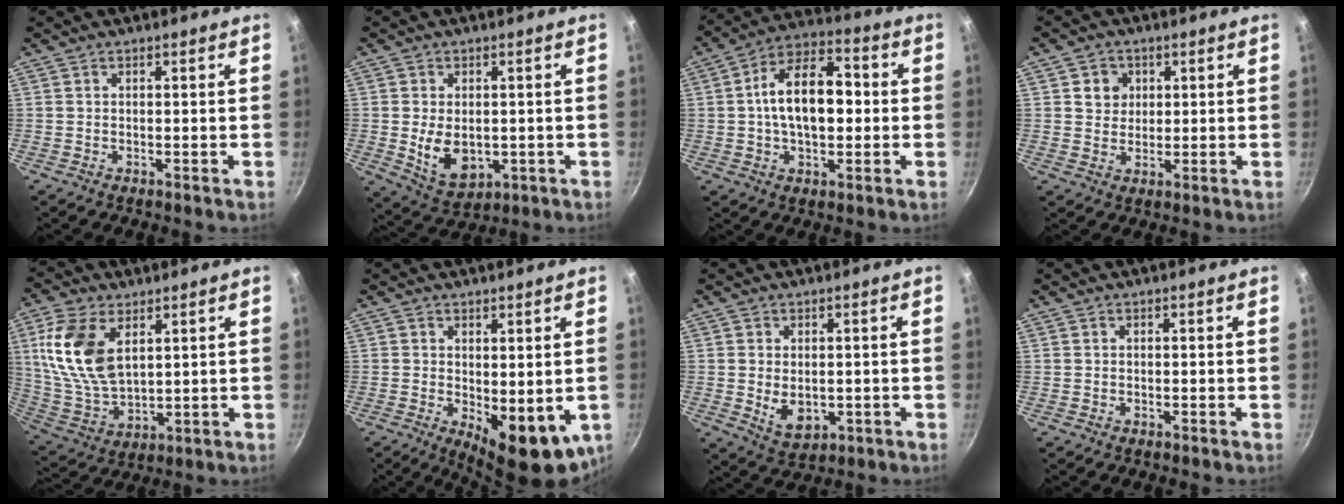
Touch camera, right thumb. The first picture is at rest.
{"total": 8.7, "force": [-0.5, 6.0, 6.3], "torque": [-0.096, -0.012, 0.011]}
{"total": 14.9, "force": [0.4, 8.7, 12.1], "torque": [-0.166, 0.034, -0.007]}
{"total": 4.6, "force": [1.4, 4.2, 1.3], "torque": [0.006, -0.002, 0.021]}
{"total": 15.3, "force": [5.2, 8.7, 11.4], "torque": [-0.218, -0.019, 0.114]}
{"total": 9.9, "force": [-0.7, 4.7, 8.7], "torque": [-0.095, -0.012, 0.002]}
{"total": 5.9, "force": [-0.2, 4.1, 4.2], "torque": [-0.063, -0.012, 0.008]}
{"total": 0.0}